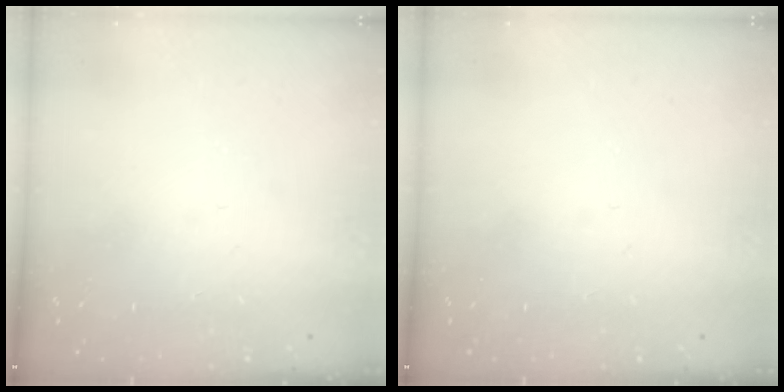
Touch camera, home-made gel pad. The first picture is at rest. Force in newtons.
{"total": 0.0}